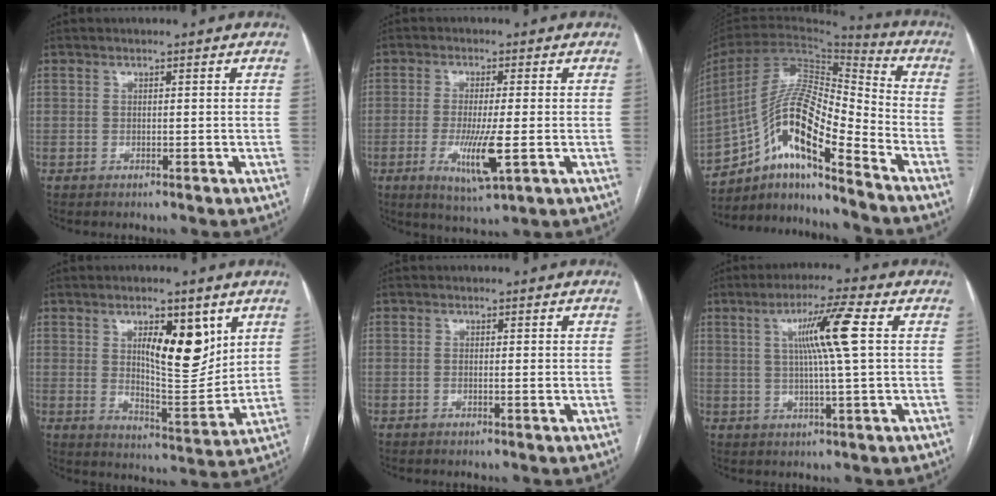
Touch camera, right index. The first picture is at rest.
{"total": 7.8, "force": [-2.0, 0.6, 7.5], "torque": [-0.145, -0.021, -0.032]}
{"total": 16.7, "force": [-10.1, 2.7, 13.1], "torque": [-0.250, 0.017, -0.177]}
{"total": 11.0, "force": [4.5, 3.6, 9.4], "torque": [-0.145, -0.007, 0.079]}
{"total": 0.7, "force": [0.0, 0.1, 0.7], "torque": [-0.012, 0.002, 0.001]}
{"total": 8.7, "force": [2.0, -0.9, 8.4], "torque": [-0.148, 0.006, 0.036]}